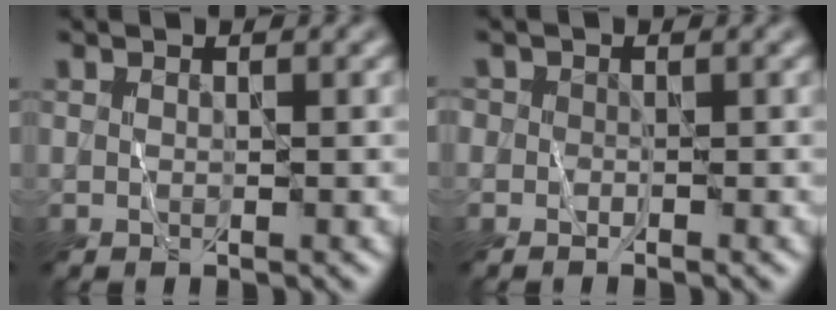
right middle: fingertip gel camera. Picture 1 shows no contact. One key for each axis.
{"total": 0.7, "fx": -0.4, "fy": 0.5, "fz": 0.3, "tx": 0.000, "ty": -0.001, "tz": -0.009}